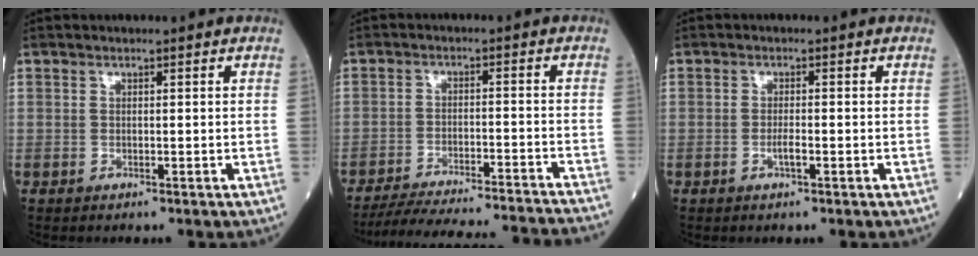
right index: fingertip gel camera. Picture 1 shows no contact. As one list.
[{"total": 22.6, "force": [-21.1, -0.2, 8.3], "torque": [-0.100, -0.041, -0.285]}, {"total": 1.8, "force": [-0.7, 0.2, 1.6], "torque": [-0.030, -0.001, -0.014]}]